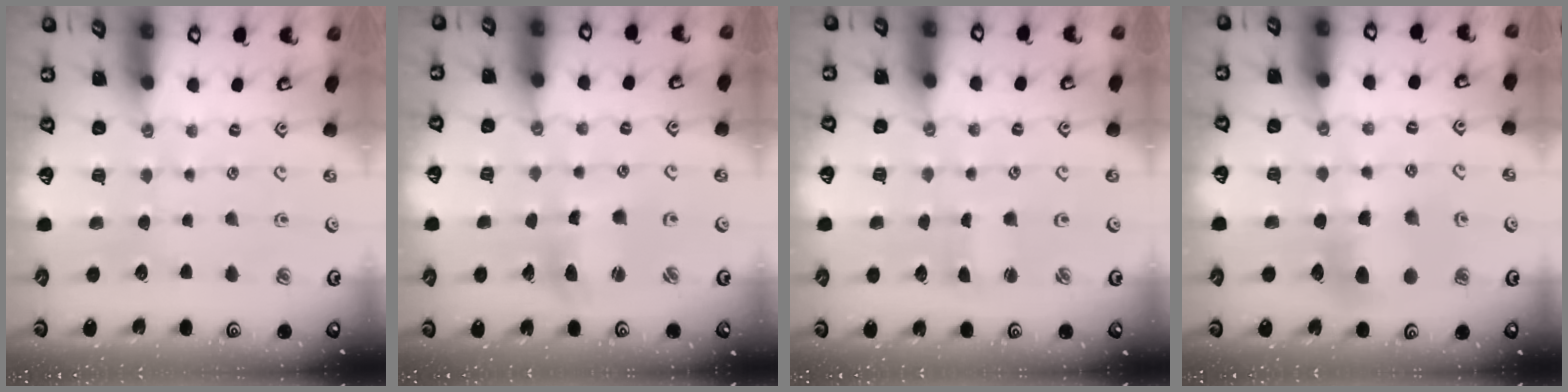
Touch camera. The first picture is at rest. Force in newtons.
{"total": 5.9, "press": 5.8, "slide": 1.0}
{"total": 2.0, "press": 2.0, "slide": 0.3}
{"total": 6.2, "press": 6.2, "slide": 0.3}